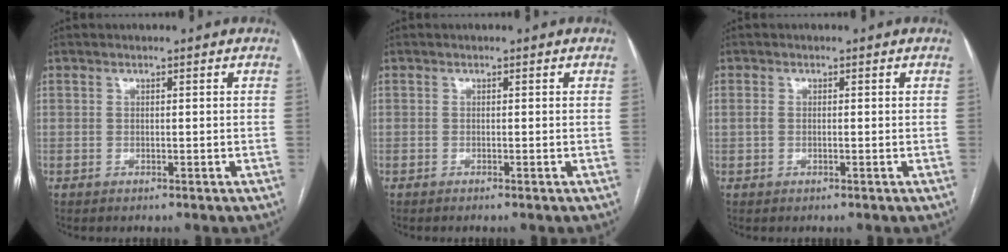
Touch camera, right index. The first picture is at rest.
{"total": 0.0}
{"total": 1.0, "force": [0.0, 0.7, 0.7], "torque": [-0.021, 0.006, 0.002]}